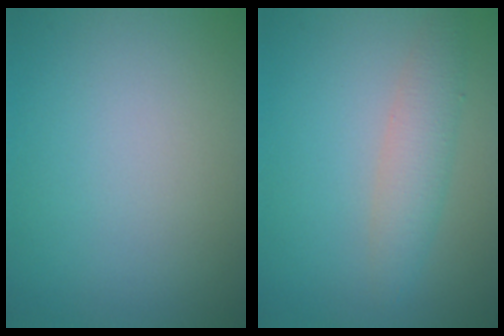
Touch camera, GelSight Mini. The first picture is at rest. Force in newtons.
{"total": 2.9, "press": 2.9, "slide": 0.1}